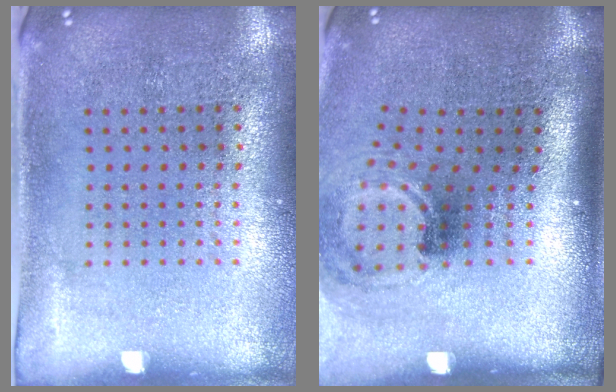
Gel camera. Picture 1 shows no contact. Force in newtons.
{"total": 1.8, "press": 1.1, "slide": 1.4}